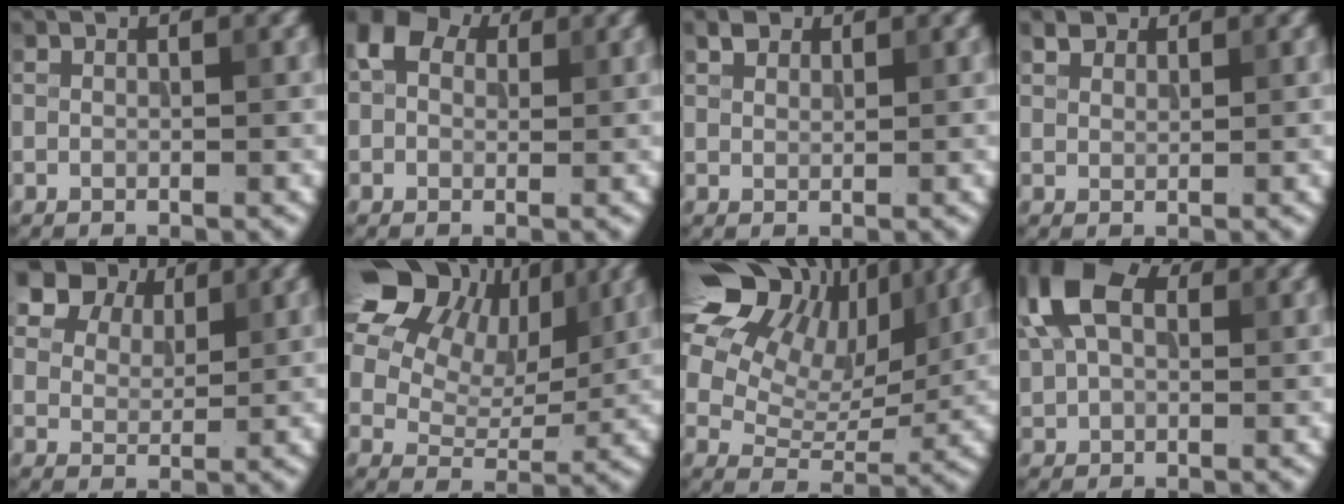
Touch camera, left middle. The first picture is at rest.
{"total": 4.2, "force": [1.7, 3.0, 2.4], "torque": [-0.044, 0.011, 0.008]}
{"total": 1.3, "force": [1.0, 0.7, 0.3], "torque": [-0.006, 0.003, 0.020]}
{"total": 1.4, "force": [1.2, 0.7, 0.2], "torque": [-0.006, 0.003, 0.023]}
{"total": 7.0, "force": [5.2, 3.9, 2.5], "torque": [-0.068, -0.012, 0.106]}
{"total": 16.4, "force": [8.7, 10.9, 8.6], "torque": [-0.189, 0.050, 0.163]}
{"total": 15.0, "force": [8.8, 8.8, 8.3], "torque": [-0.170, 0.059, 0.133]}
{"total": 7.5, "force": [2.9, 4.6, 5.2], "torque": [-0.125, 0.023, 0.043]}